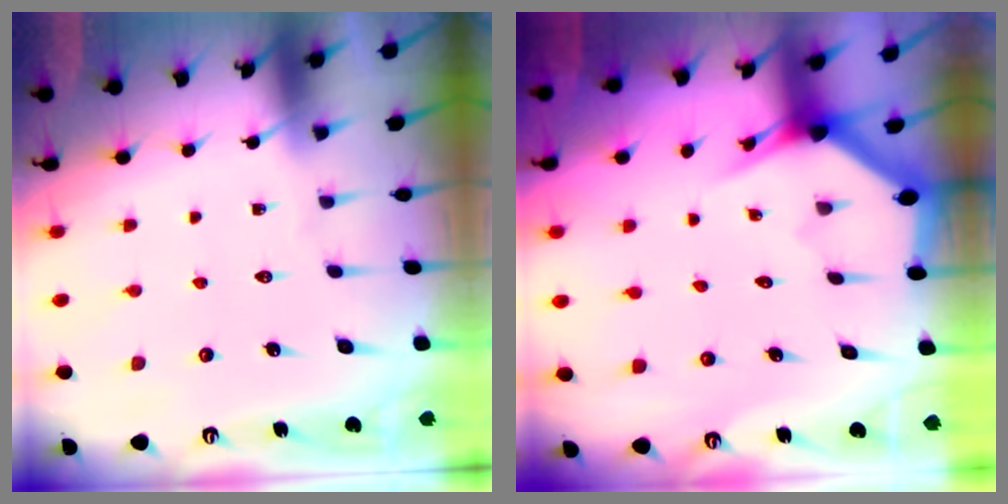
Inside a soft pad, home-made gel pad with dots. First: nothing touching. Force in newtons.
{"total": 2.9, "press": 2.9, "slide": 0.1}